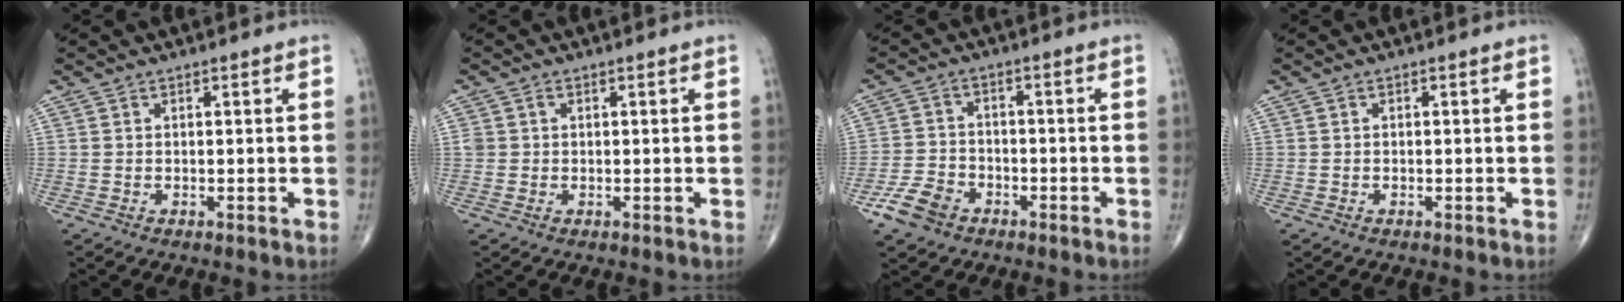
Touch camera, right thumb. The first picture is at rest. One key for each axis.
{"total": 1.5, "fx": 0.2, "fy": 1.4, "fz": 0.5, "tx": -0.003, "ty": 0.003, "tz": 0.005}
{"total": 6.6, "fx": -3.9, "fy": 4.4, "fz": 3.0, "tx": -0.053, "ty": 0.021, "tz": -0.073}
{"total": 0.0}